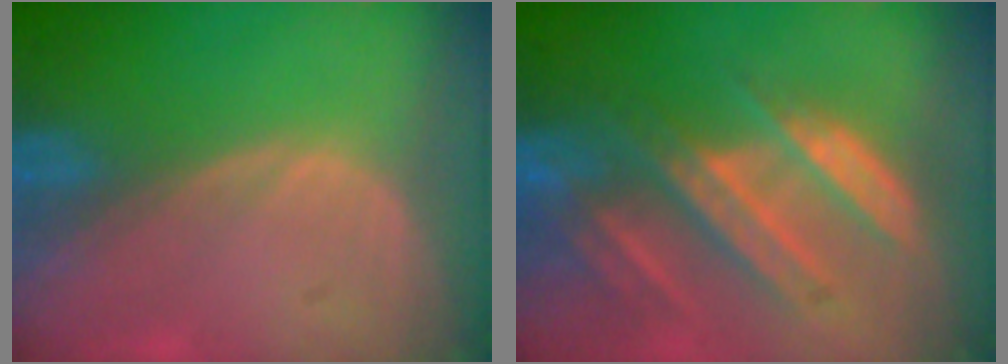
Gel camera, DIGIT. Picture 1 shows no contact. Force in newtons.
{"total": 8.9, "press": 8.0, "slide": 4.0}